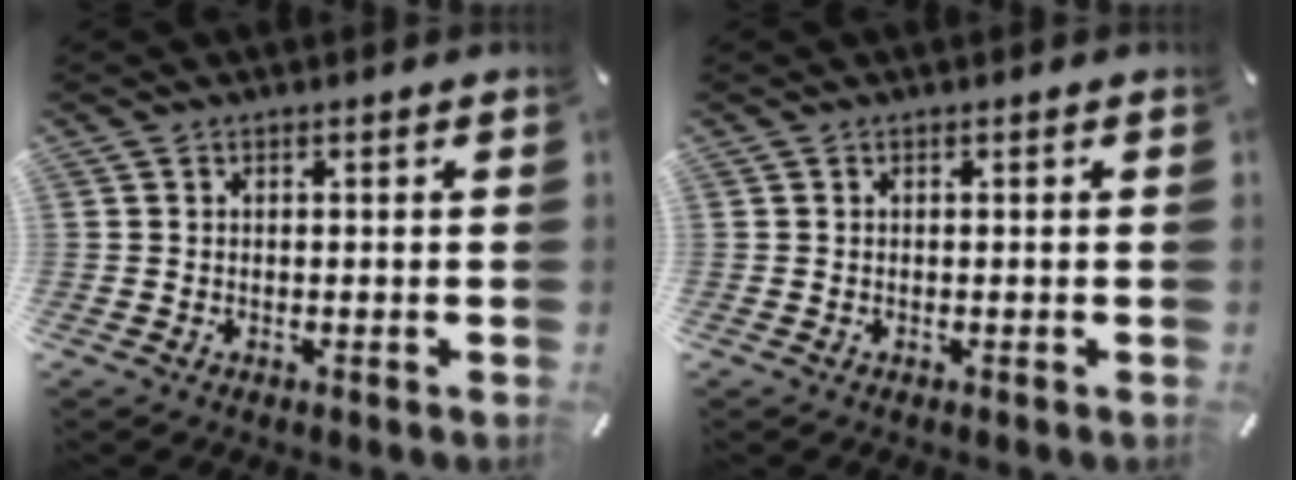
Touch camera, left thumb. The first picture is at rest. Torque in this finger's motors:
{"motor_torque": [0.00, 0.00, -0.03, 0.00, 0.00]}